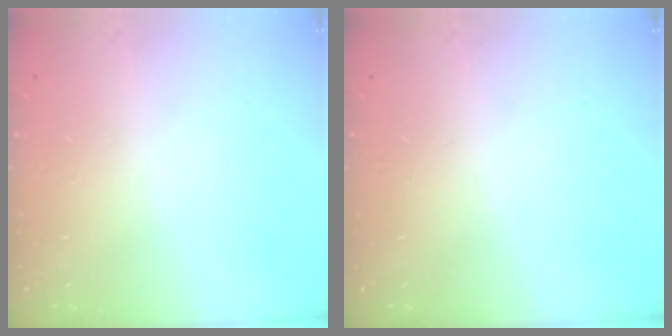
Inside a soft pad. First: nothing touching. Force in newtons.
{"total": 0.0}